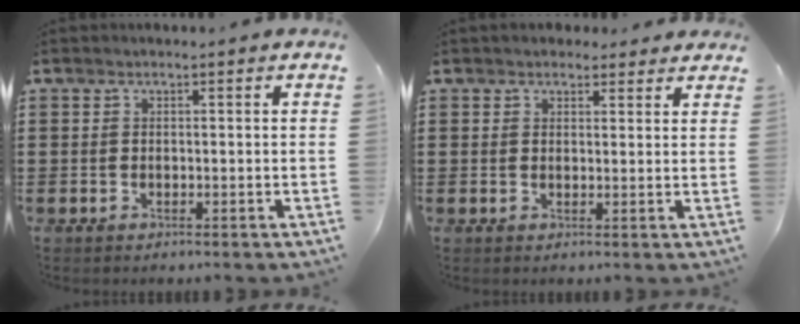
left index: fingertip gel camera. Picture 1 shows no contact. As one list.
[{"total": 2.1, "force": [2.0, 0.8, 0.2], "torque": [-0.001, -0.001, 0.036]}]